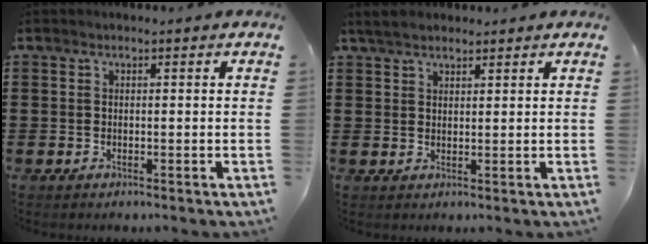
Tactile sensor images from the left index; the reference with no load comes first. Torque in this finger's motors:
{"motor_torque": [1.59, -0.55, 0.08, 0.03]}